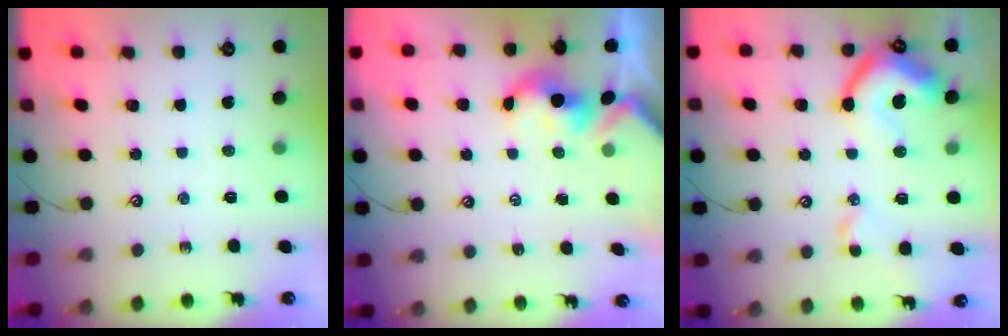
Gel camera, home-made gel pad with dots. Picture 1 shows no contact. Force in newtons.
{"total": 1.8, "press": 1.8, "slide": 0.2}
{"total": 15.2, "press": 15.0, "slide": 2.2}